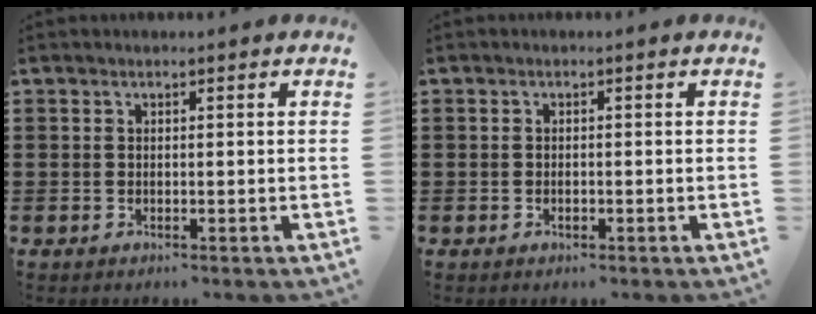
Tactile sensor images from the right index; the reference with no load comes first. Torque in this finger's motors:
{"motor_torque": [0.00, -0.02, 0.00, -0.06]}